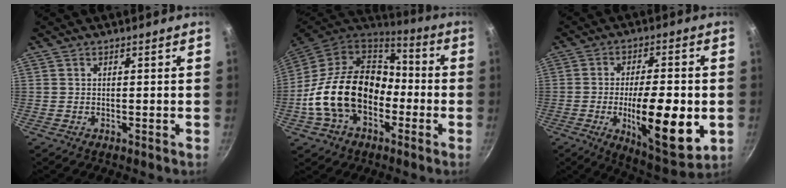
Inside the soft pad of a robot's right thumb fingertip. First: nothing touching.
{"total": 22.1, "force": [-4.5, 15.5, 15.1], "torque": [-0.243, 0.055, -0.086]}
{"total": 18.2, "force": [-3.5, 6.2, 16.7], "torque": [-0.246, -0.003, -0.050]}